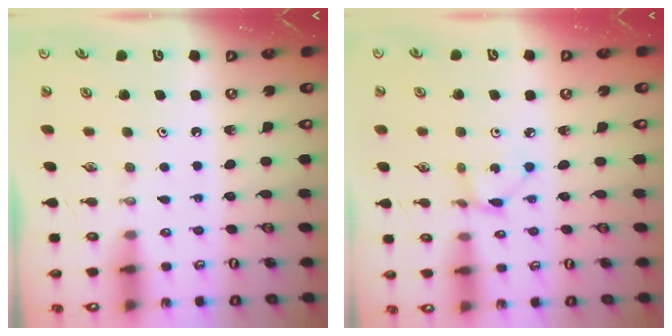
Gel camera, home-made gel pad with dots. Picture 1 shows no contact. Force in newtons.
{"total": 2.2, "press": 2.2, "slide": 0.3}